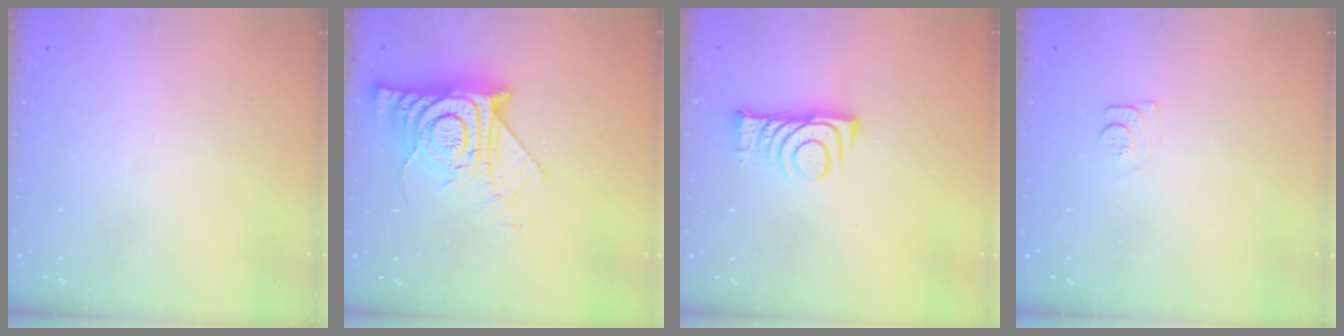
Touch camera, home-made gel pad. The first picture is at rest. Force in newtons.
{"total": 15.1, "press": 15.0, "slide": 1.2}
{"total": 8.1, "press": 8.1, "slide": 0.9}
{"total": 5.9, "press": 5.8, "slide": 0.7}